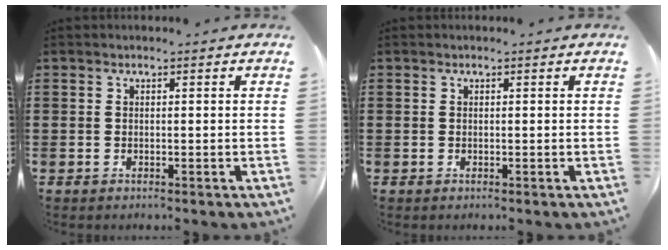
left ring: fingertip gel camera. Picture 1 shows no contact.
{"total": 0.0}